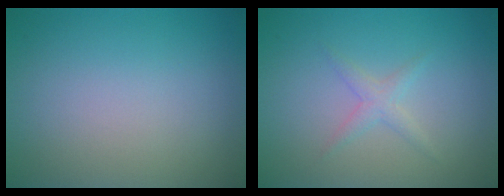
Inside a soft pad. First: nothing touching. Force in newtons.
{"total": 1.3, "press": 1.3, "slide": 0.1}